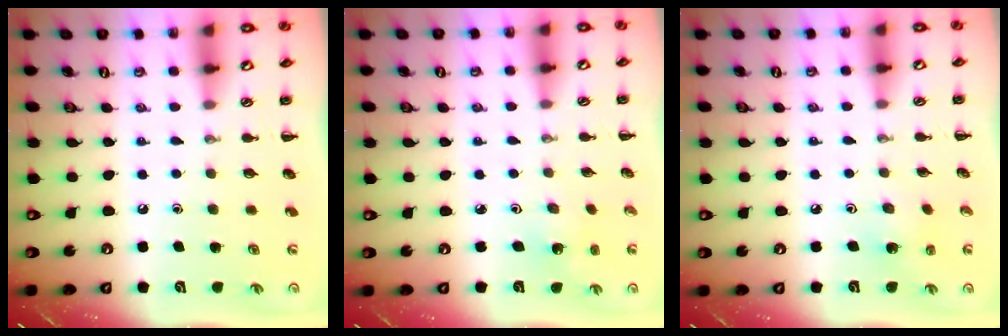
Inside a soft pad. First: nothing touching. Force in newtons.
{"total": 1.6, "press": 1.5, "slide": 0.6}
{"total": 3.0, "press": 2.8, "slide": 0.9}